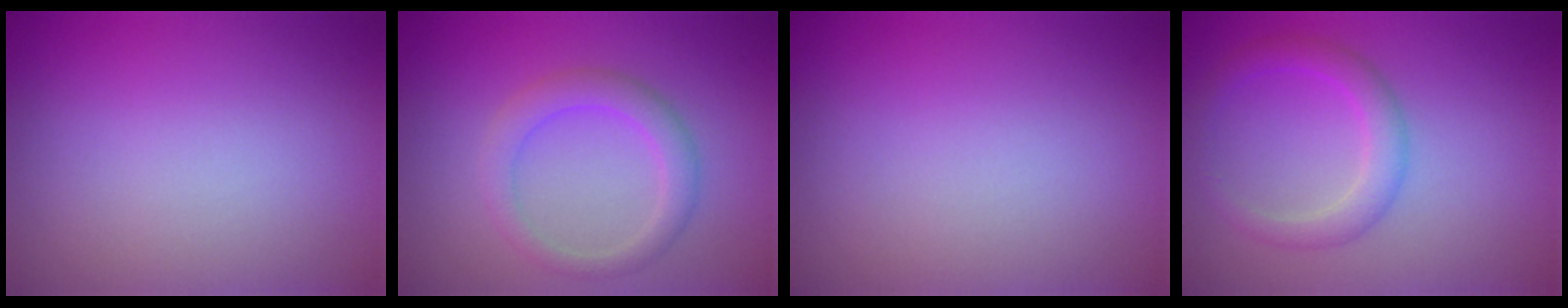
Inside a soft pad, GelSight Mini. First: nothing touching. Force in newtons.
{"total": 2.8, "press": 2.8, "slide": 0.2}
{"total": 0.0}
{"total": 2.7, "press": 2.7, "slide": 0.1}